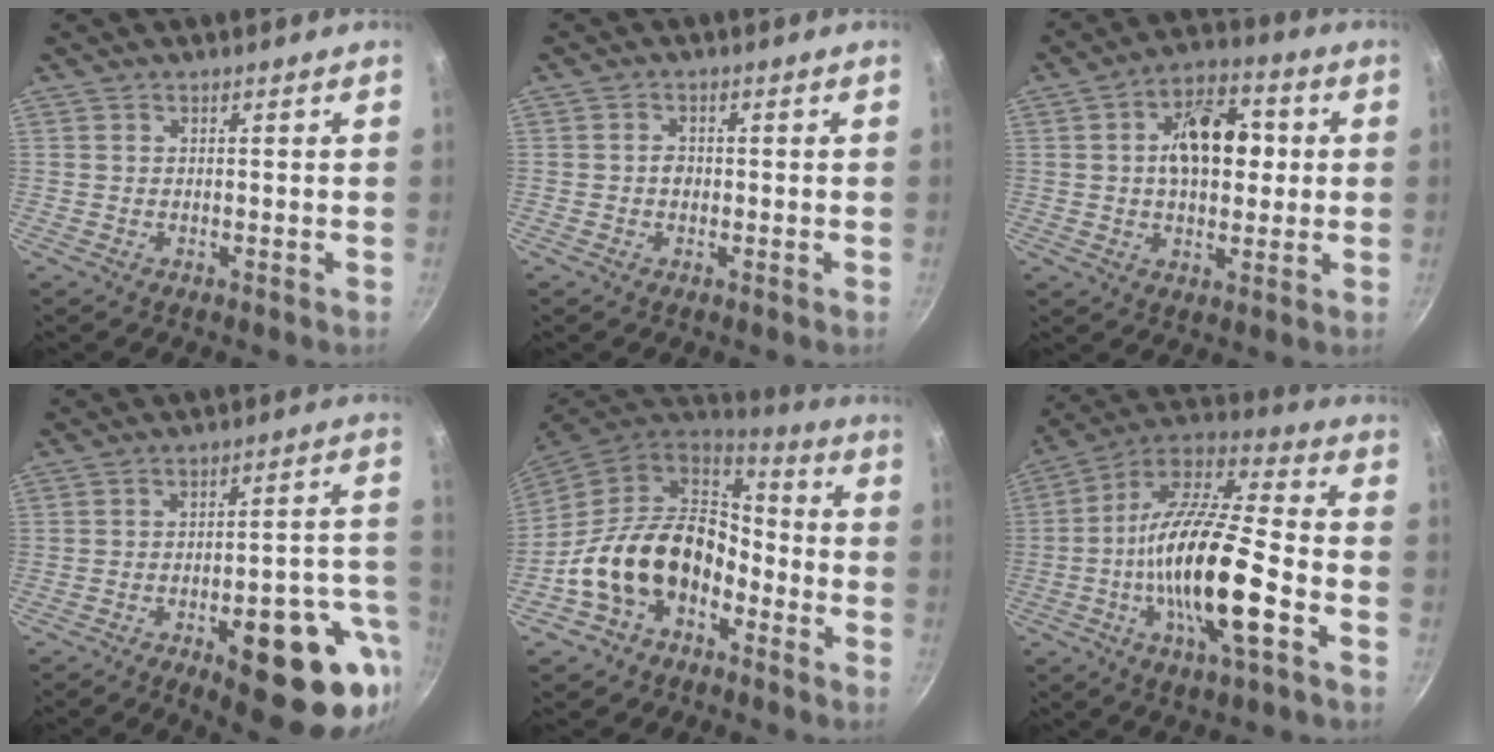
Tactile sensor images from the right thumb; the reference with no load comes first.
{"total": 1.7, "force": [-0.3, 1.4, 0.9], "torque": [-0.008, 0.007, -0.005]}
{"total": 14.0, "force": [1.9, 8.6, 10.9], "torque": [-0.128, 0.014, 0.015]}
{"total": 20.2, "force": [-8.1, 7.2, 17.0], "torque": [-0.177, 0.035, -0.107]}
{"total": 17.3, "force": [-5.6, 12.2, 10.9], "torque": [-0.159, 0.064, -0.106]}
{"total": 22.5, "force": [-6.3, 6.9, 20.5], "torque": [-0.363, 0.031, -0.131]}